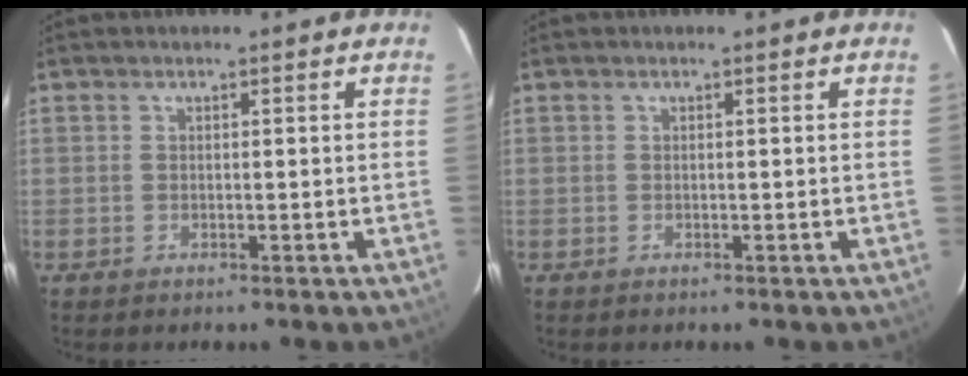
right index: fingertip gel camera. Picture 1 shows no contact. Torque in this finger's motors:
{"motor_torque": [0.00, 0.00, 0.00, 0.00]}